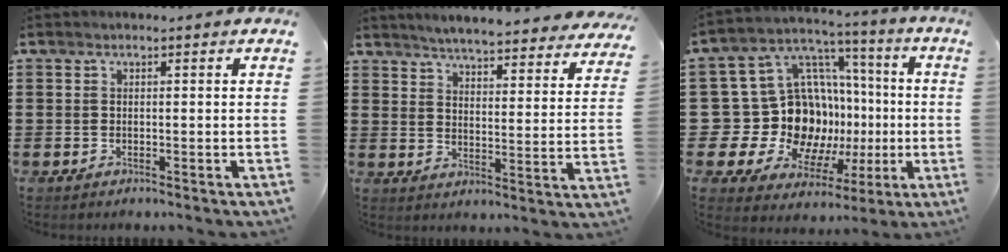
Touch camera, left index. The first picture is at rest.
{"total": 4.8, "force": [4.7, -0.4, 1.0], "torque": [-0.041, -0.032, 0.079]}
{"total": 17.0, "force": [-1.2, 15.2, 7.5], "torque": [-0.176, -0.034, 0.013]}